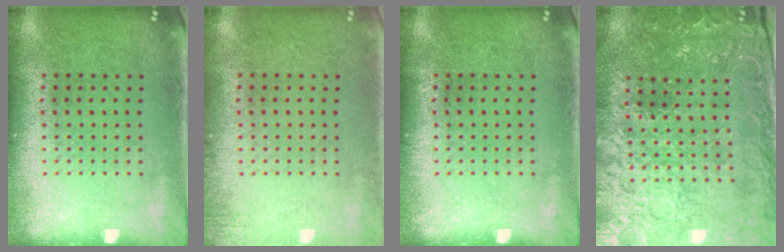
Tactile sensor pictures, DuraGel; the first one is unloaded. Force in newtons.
{"total": 1.2, "press": 1.2, "slide": 0.2}
{"total": 0.0}
{"total": 3.1, "press": 3.1, "slide": 0.5}